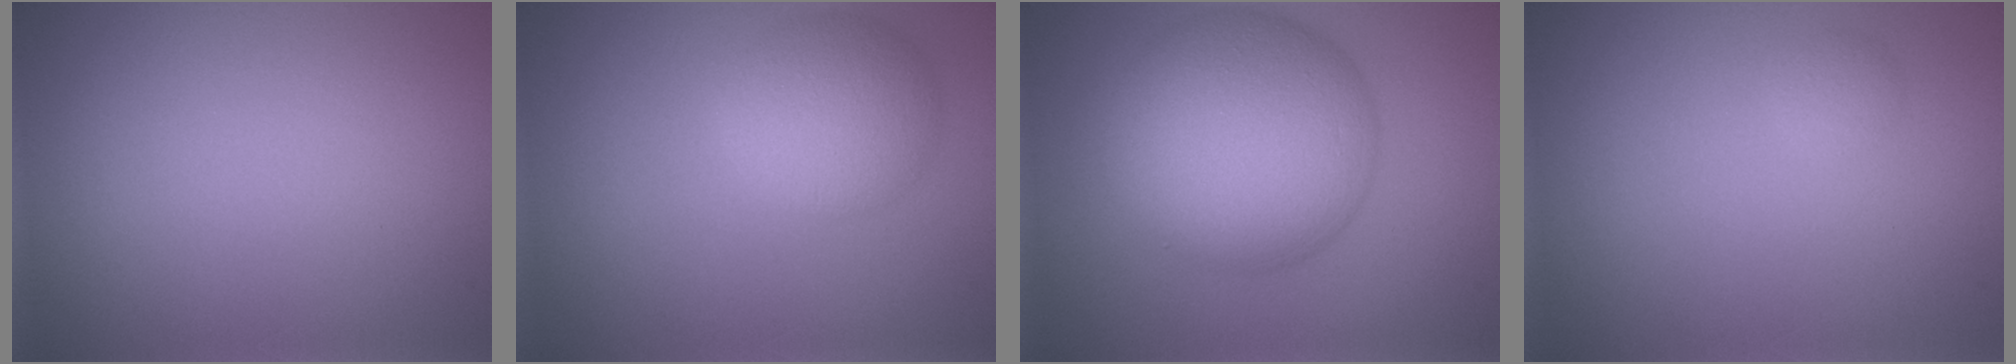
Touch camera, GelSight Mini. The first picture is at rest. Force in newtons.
{"total": 4.5, "press": 4.5, "slide": 0.2}
{"total": 11.3, "press": 11.2, "slide": 0.4}
{"total": 0.8, "press": 0.8, "slide": 0.1}